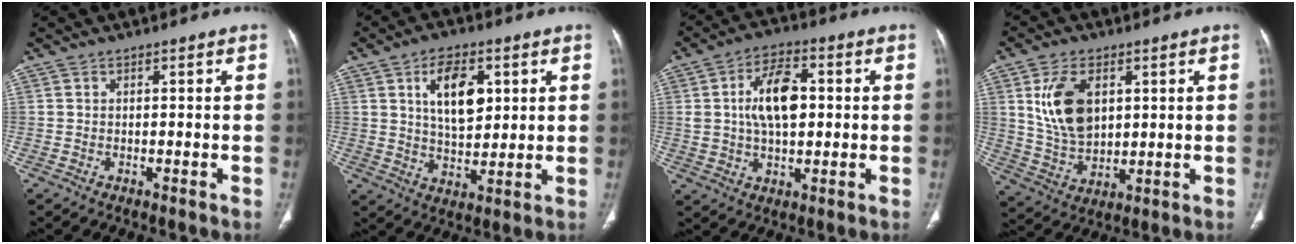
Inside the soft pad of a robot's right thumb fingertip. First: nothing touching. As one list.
[{"total": 10.8, "force": [3.5, 6.0, 8.2], "torque": [-0.112, -0.013, 0.063]}, {"total": 11.5, "force": [1.6, 6.4, 9.4], "torque": [-0.151, 0.007, 0.027]}, {"total": 12.0, "force": [3.4, 7.5, 8.8], "torque": [-0.150, -0.016, 0.076]}]